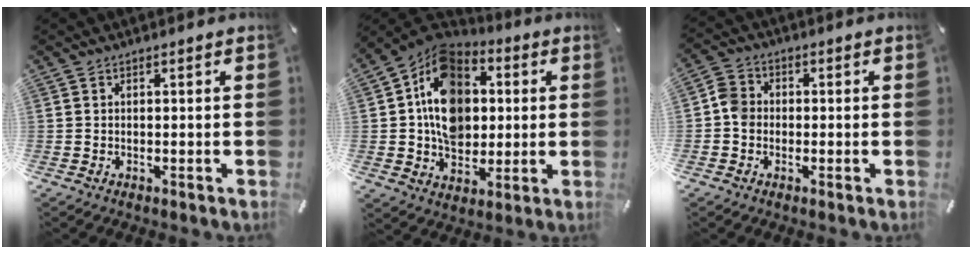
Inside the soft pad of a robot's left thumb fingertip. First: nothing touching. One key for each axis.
{"total": 15.1, "fx": 1.6, "fy": 12.3, "fz": 8.6, "tx": -0.154, "ty": 0.000, "tz": 0.027}
{"total": 4.3, "fx": -1.0, "fy": 3.7, "fz": 1.8, "tx": -0.031, "ty": 0.012, "tz": -0.015}